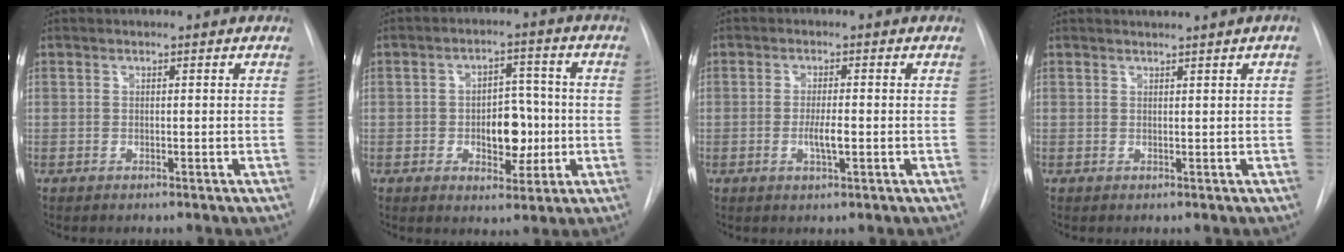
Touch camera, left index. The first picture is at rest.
{"total": 7.4, "force": [-1.1, 4.3, 5.9], "torque": [-0.081, 0.015, -0.010]}
{"total": 2.9, "force": [-0.7, 0.4, 2.8], "torque": [-0.054, -0.002, -0.011]}
{"total": 1.1, "force": [0.9, -0.5, 0.4], "torque": [-0.003, -0.004, 0.018]}